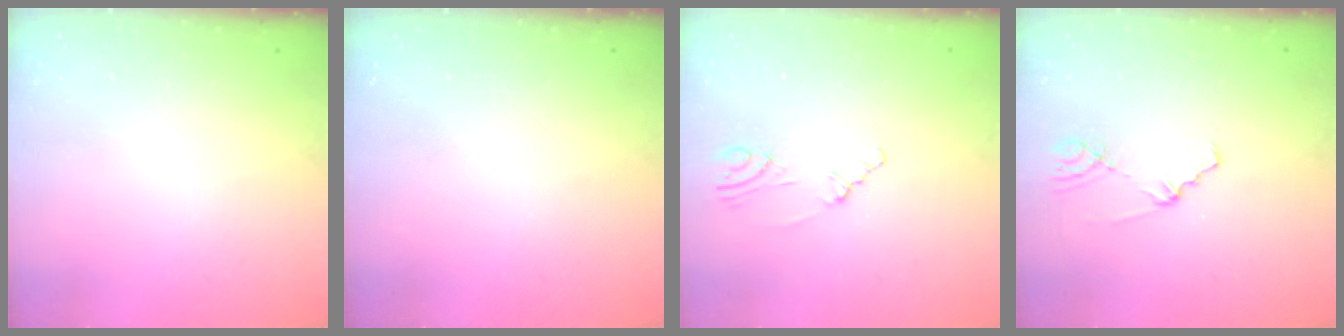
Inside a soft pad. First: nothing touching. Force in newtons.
{"total": 0.0}
{"total": 1.4, "press": 1.3, "slide": 0.4}
{"total": 0.9, "press": 0.9, "slide": 0.2}